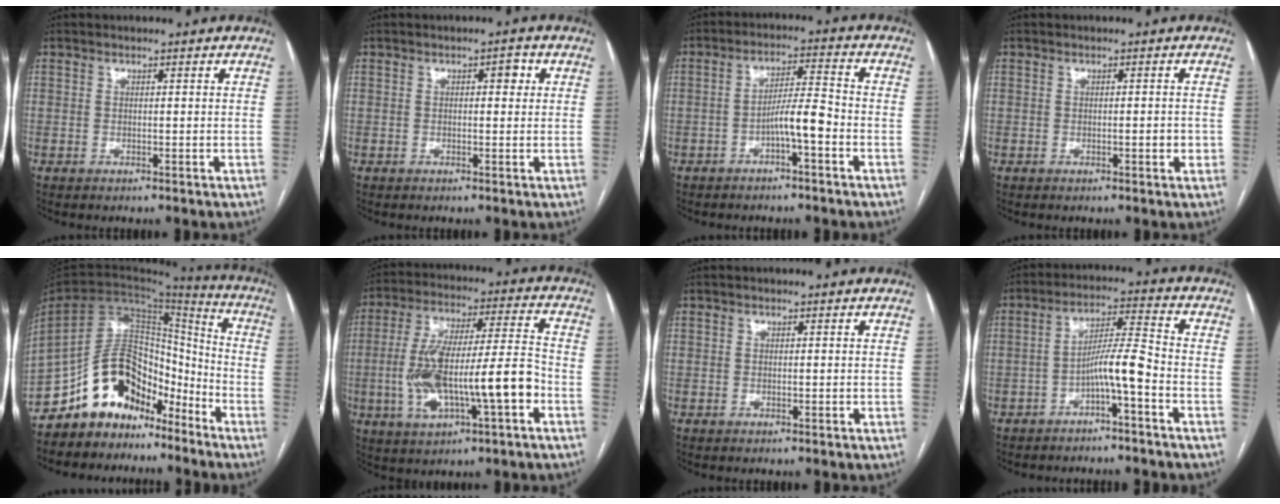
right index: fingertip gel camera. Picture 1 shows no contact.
{"total": 1.9, "force": [0.5, 0.8, 1.6], "torque": [-0.018, 0.007, 0.005]}
{"total": 5.6, "force": [-2.4, 0.4, 5.0], "torque": [-0.088, 0.013, -0.040]}
{"total": 1.7, "force": [-0.3, 0.7, 1.5], "torque": [-0.022, 0.000, -0.002]}
{"total": 15.0, "force": [-11.3, 7.9, 6.0], "torque": [-0.113, 0.064, -0.199]}
{"total": 16.6, "force": [-4.3, 3.2, 15.8], "torque": [-0.299, 0.017, -0.063]}
{"total": 0.0}
{"total": 6.5, "force": [-3.0, -0.1, 5.8], "torque": [-0.102, 0.019, -0.051]}